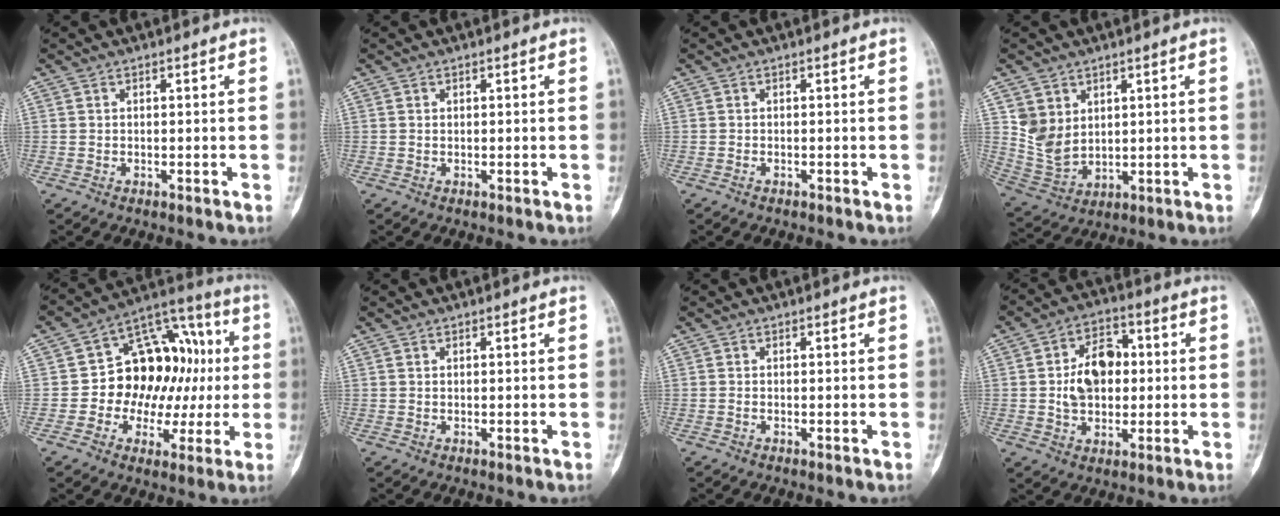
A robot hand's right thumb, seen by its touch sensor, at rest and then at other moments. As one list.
[{"total": 0.0}, {"total": 0.0}, {"total": 8.0, "force": [3.1, 6.1, 4.1], "torque": [-0.061, -0.023, 0.084]}, {"total": 19.2, "force": [0.7, 14.0, 13.2], "torque": [-0.122, 0.046, 0.012]}, {"total": 0.0}, {"total": 0.0}, {"total": 10.5, "force": [0.6, 7.6, 7.3], "torque": [-0.089, 0.013, 0.007]}]